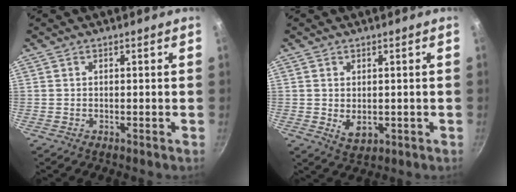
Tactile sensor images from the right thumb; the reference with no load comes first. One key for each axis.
{"total": 4.1, "fx": -0.2, "fy": 2.7, "fz": 3.0, "tx": -0.048, "ty": -0.011, "tz": 0.005}